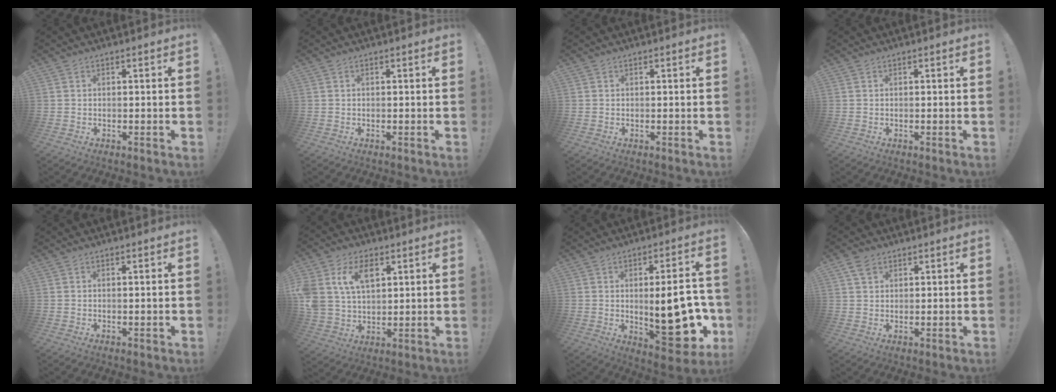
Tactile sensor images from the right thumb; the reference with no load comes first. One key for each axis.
{"total": 0.0}
{"total": 0.0}
{"total": 0.0}
{"total": 0.5, "fx": 0.0, "fy": -0.1, "fz": 0.5, "tx": -0.007, "ty": -0.003, "tz": 0.000}
{"total": 12.9, "fx": 5.6, "fy": 9.0, "fz": 7.4, "tx": -0.141, "ty": -0.014, "tz": 0.106}
{"total": 20.9, "fx": -2.9, "fy": 7.9, "fz": 19.1, "tx": -0.249, "ty": -0.001, "tz": -0.033}
{"total": 3.3, "fx": 2.1, "fy": 2.2, "fz": 1.3, "tx": -0.021, "ty": -0.005, "tz": 0.041}